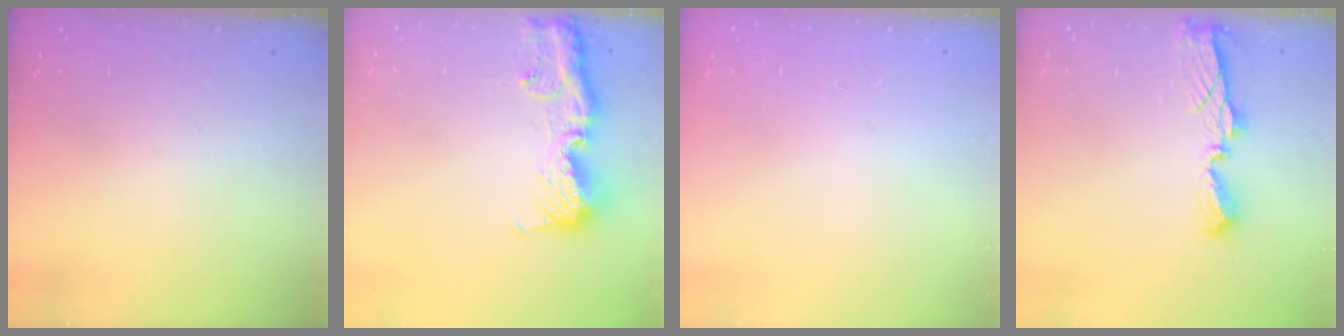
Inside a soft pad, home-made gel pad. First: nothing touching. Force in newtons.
{"total": 13.2, "press": 13.1, "slide": 1.3}
{"total": 1.1, "press": 0.9, "slide": 0.6}
{"total": 6.9, "press": 6.9, "slide": 0.6}